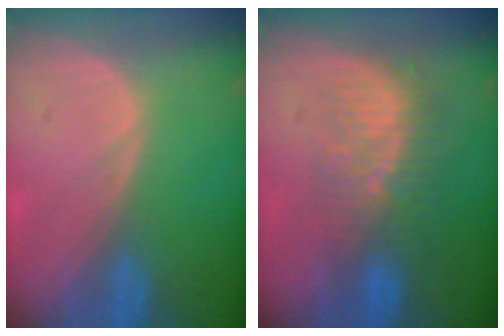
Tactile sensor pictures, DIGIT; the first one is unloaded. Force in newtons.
{"total": 8.5, "press": 7.6, "slide": 3.9}